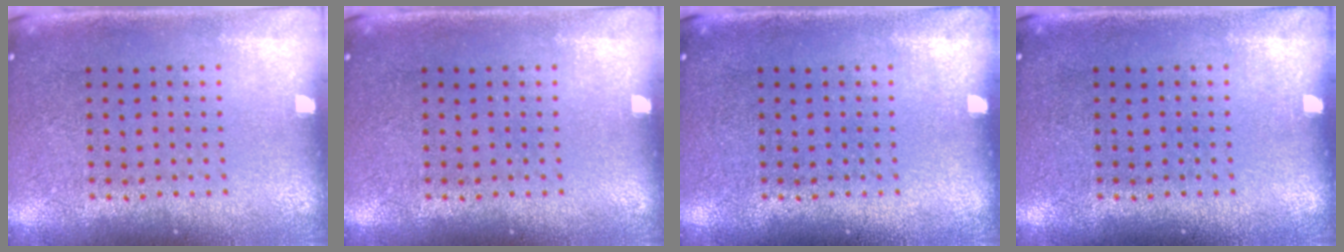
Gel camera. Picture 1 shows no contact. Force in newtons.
{"total": 0.0}
{"total": 0.0}
{"total": 0.0}